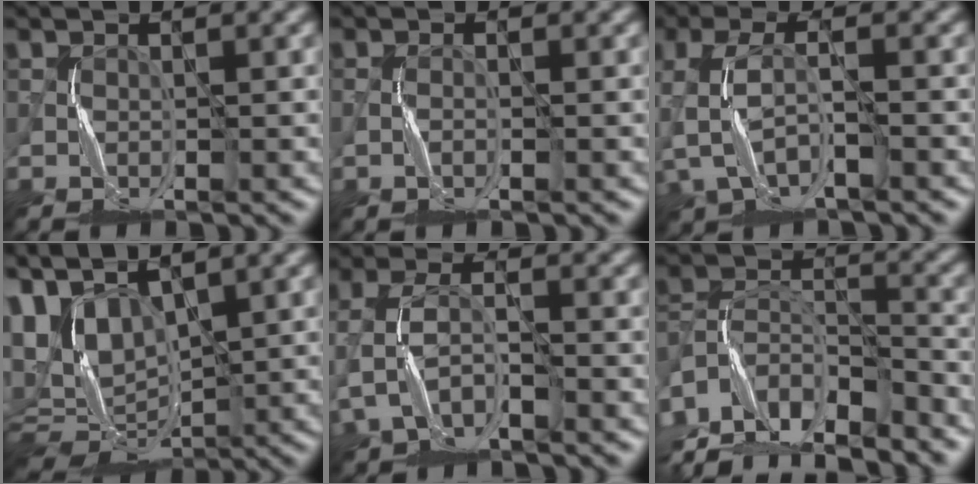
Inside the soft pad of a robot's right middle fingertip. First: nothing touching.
{"total": 0.6, "force": [-0.6, -0.2, 0.1], "torque": [-0.005, 0.003, -0.012]}
{"total": 3.3, "force": [-2.0, 1.6, 2.1], "torque": [-0.057, 0.006, -0.042]}
{"total": 8.4, "force": [3.3, 5.4, 5.4], "torque": [-0.126, 0.008, 0.066]}
{"total": 3.0, "force": [-2.0, 1.3, 1.8], "torque": [-0.050, 0.006, -0.042]}
{"total": 11.8, "force": [-10.1, 4.1, 4.5], "torque": [-0.101, 0.003, -0.172]}